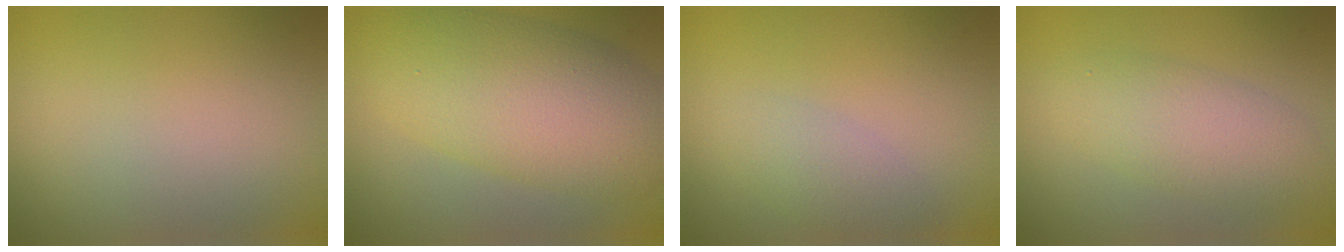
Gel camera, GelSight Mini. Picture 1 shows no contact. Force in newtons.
{"total": 9.7, "press": 9.7, "slide": 0.3}
{"total": 2.3, "press": 2.3, "slide": 0.1}
{"total": 4.4, "press": 4.4, "slide": 0.3}